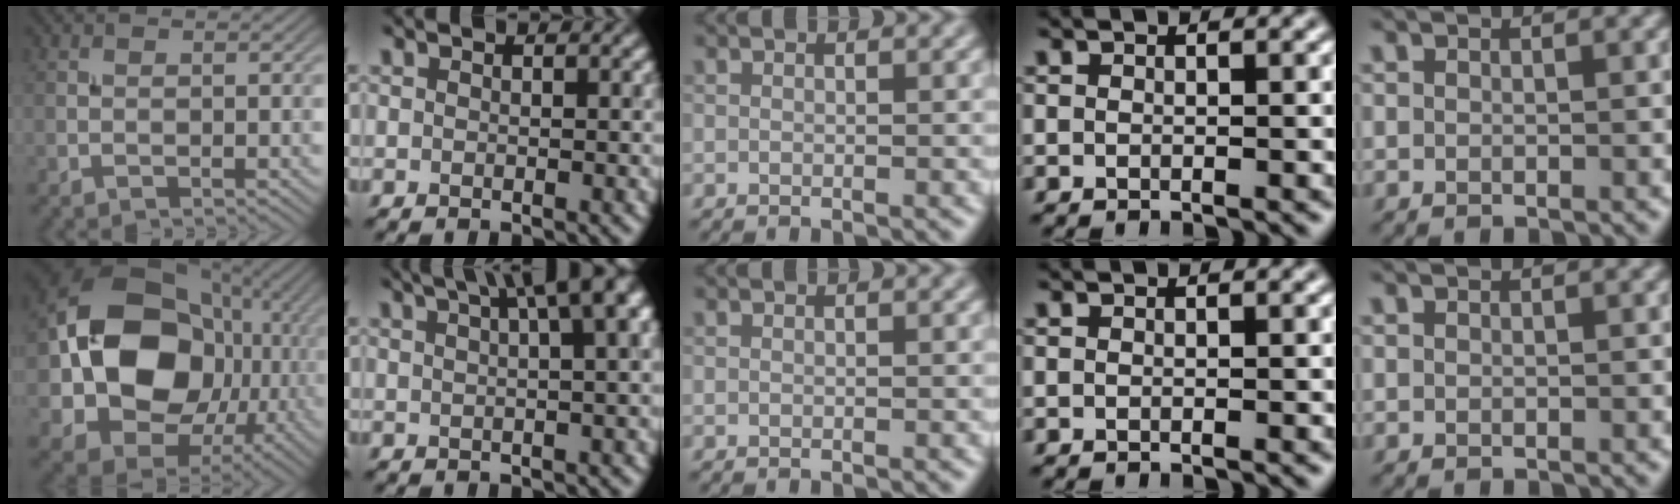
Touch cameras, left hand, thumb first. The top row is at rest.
{"thumb": {"total": 17.6, "force": [-0.4, 14.4, 10.2], "torque": [-0.180, -0.010, -0.020]}, "index": {"total": 12.2, "force": [5.5, 5.2, 9.6], "torque": [-0.092, 0.074, 0.055]}}